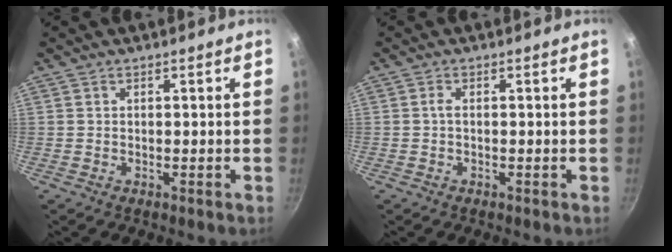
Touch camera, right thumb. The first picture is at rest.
{"total": 1.0, "force": [-0.2, 0.4, 0.9], "torque": [-0.024, 0.004, -0.004]}